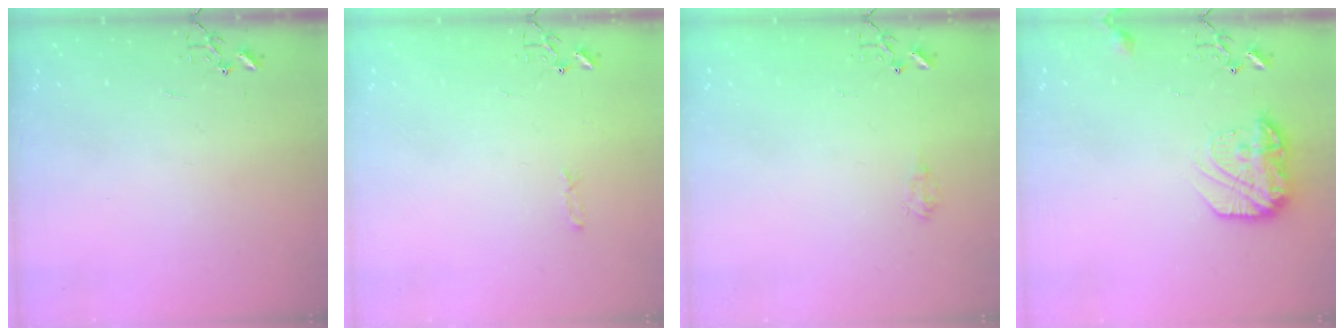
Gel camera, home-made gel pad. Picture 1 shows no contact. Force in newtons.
{"total": 3.3, "press": 3.3, "slide": 0.4}
{"total": 6.1, "press": 6.1, "slide": 0.8}
{"total": 13.9, "press": 13.8, "slide": 0.8}